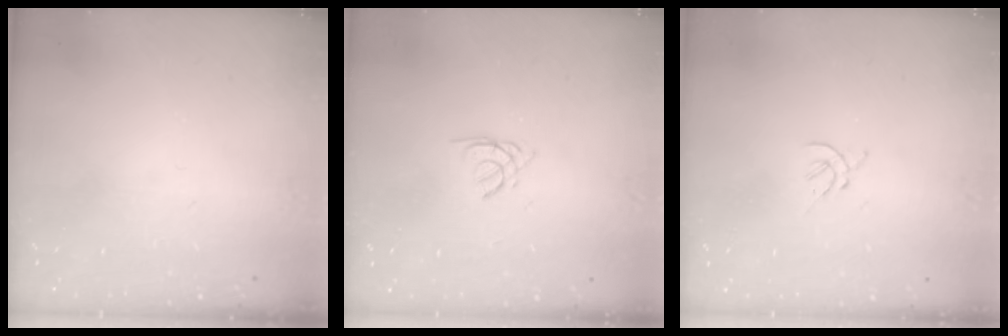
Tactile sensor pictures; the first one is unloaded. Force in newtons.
{"total": 1.4, "press": 1.3, "slide": 0.3}
{"total": 1.4, "press": 1.3, "slide": 0.5}